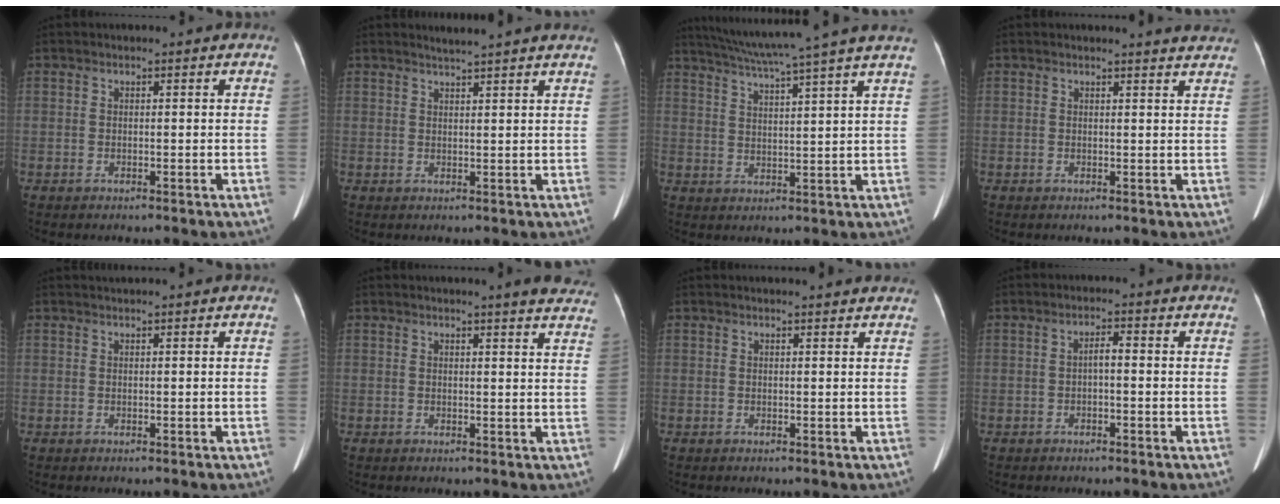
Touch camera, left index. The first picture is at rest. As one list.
[{"total": 4.7, "force": [4.3, -0.8, 1.8], "torque": [-0.027, 0.013, 0.049]}, {"total": 14.8, "force": [12.4, -2.2, 7.9], "torque": [-0.138, -0.001, 0.168]}, {"total": 4.2, "force": [4.2, -0.1, 0.7], "torque": [-0.009, -0.009, 0.028]}, {"total": 0.9, "force": [0.9, -0.3, 0.2], "torque": [-0.007, 0.010, 0.023]}, {"total": 8.6, "force": [7.8, 0.4, 3.6], "torque": [-0.027, -0.014, 0.063]}, {"total": 3.8, "force": [3.7, -0.1, 0.9], "torque": [-0.013, 0.010, 0.037]}, {"total": 1.8, "force": [-0.2, 0.3, 1.7], "torque": [-0.031, 0.003, -0.005]}]